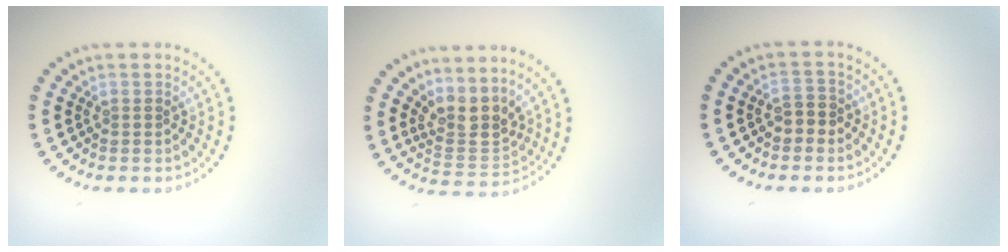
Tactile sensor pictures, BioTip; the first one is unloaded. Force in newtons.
{"total": 3.3, "press": 2.5, "slide": 2.2}
{"total": 1.8, "press": 1.7, "slide": 0.5}